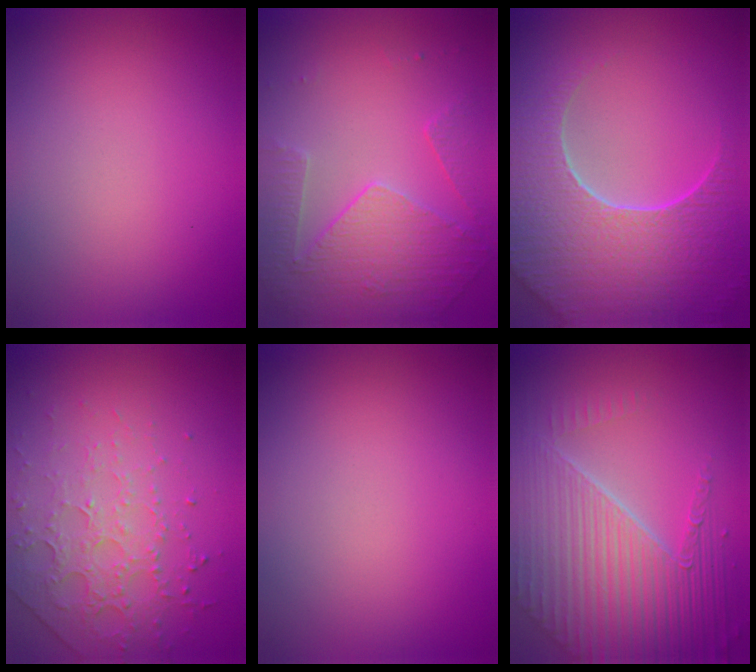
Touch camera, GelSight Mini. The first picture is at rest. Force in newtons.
{"total": 3.8, "press": 3.5, "slide": 1.6}
{"total": 9.0, "press": 6.2, "slide": 6.5}
{"total": 4.5, "press": 3.1, "slide": 3.2}
{"total": 0.0}
{"total": 8.8, "press": 5.7, "slide": 6.7}